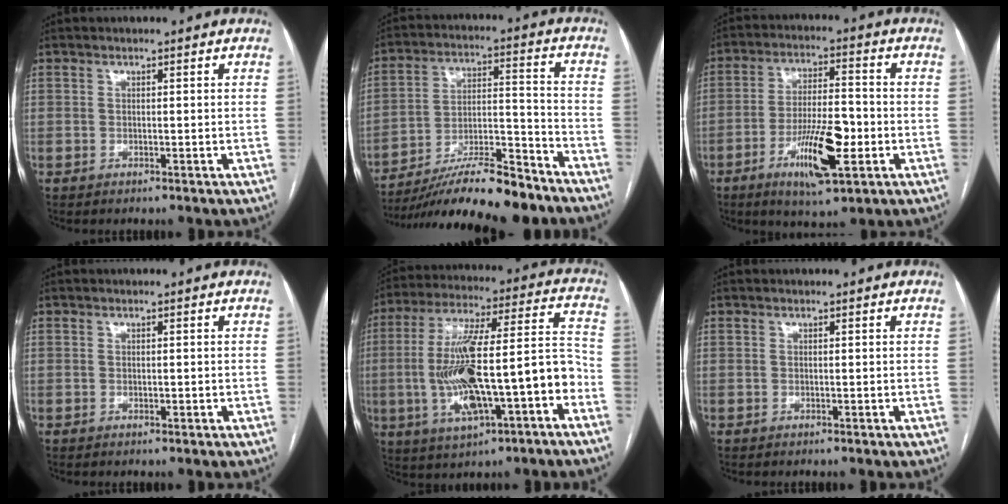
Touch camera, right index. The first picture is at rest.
{"total": 18.6, "force": [-15.7, 2.2, 9.7], "torque": [-0.155, 0.007, -0.262]}
{"total": 11.6, "force": [-4.2, 2.8, 10.4], "torque": [-0.190, -0.004, -0.067]}
{"total": 0.5, "force": [0.0, 0.4, 0.3], "torque": [-0.003, 0.001, 0.002]}
{"total": 19.5, "force": [-5.1, 4.1, 18.4], "torque": [-0.336, 0.023, -0.074]}
{"total": 0.0}